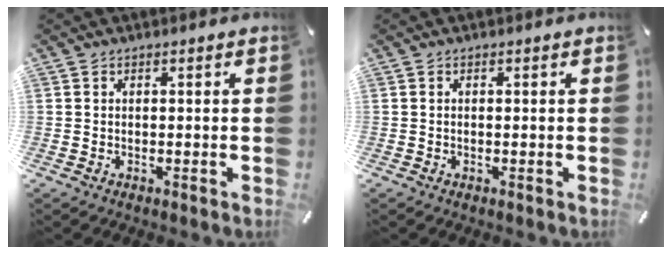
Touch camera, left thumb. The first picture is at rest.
{"total": 0.0}